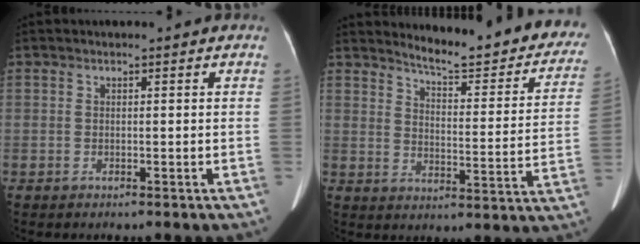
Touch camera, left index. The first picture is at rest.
{"total": 19.6, "force": [17.7, 3.2, 7.8], "torque": [-0.085, -0.072, 0.208]}